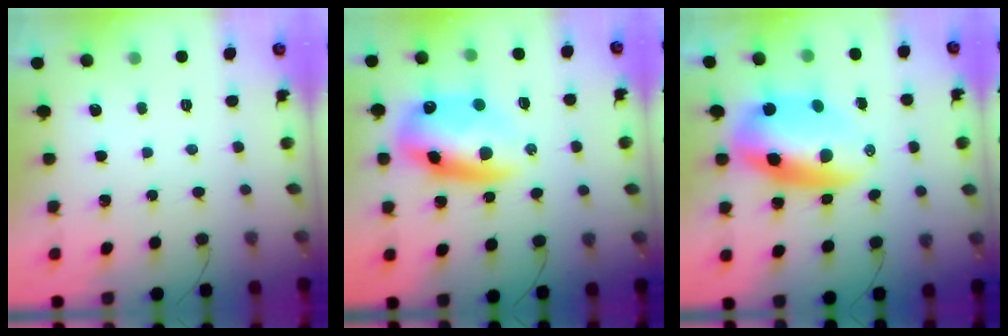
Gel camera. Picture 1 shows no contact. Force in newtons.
{"total": 15.0, "press": 14.4, "slide": 3.9}
{"total": 12.4, "press": 12.0, "slide": 2.8}